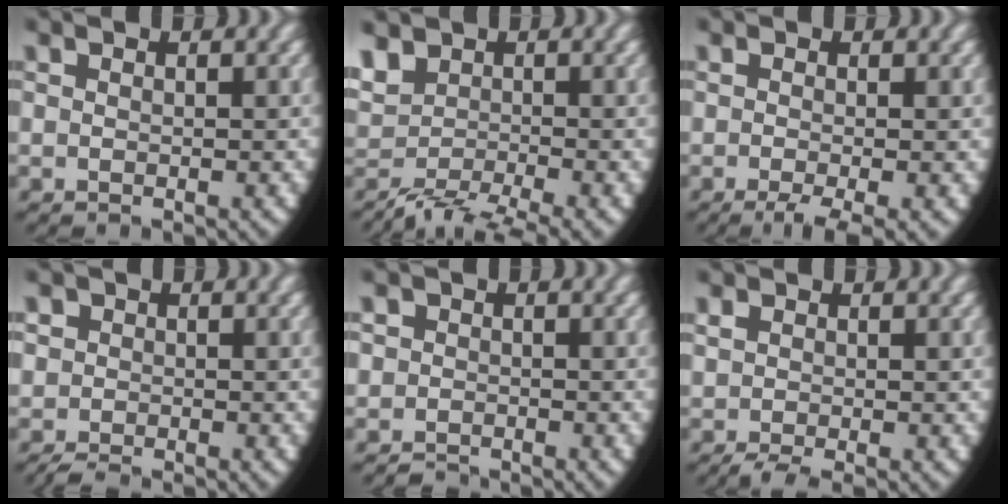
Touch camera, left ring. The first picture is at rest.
{"total": 5.3, "force": [-1.5, 4.0, 3.1], "torque": [-0.061, -0.021, -0.018]}
{"total": 3.4, "force": [-2.1, 1.1, 2.5], "torque": [-0.043, -0.017, -0.026]}
{"total": 2.3, "force": [-1.1, 2.0, 0.4], "torque": [-0.015, -0.007, -0.022]}
{"total": 2.4, "force": [-1.7, 1.7, -0.2], "torque": [0.003, -0.007, -0.034]}
{"total": 2.6, "force": [-1.8, 1.2, 1.5], "torque": [-0.029, -0.013, -0.018]}